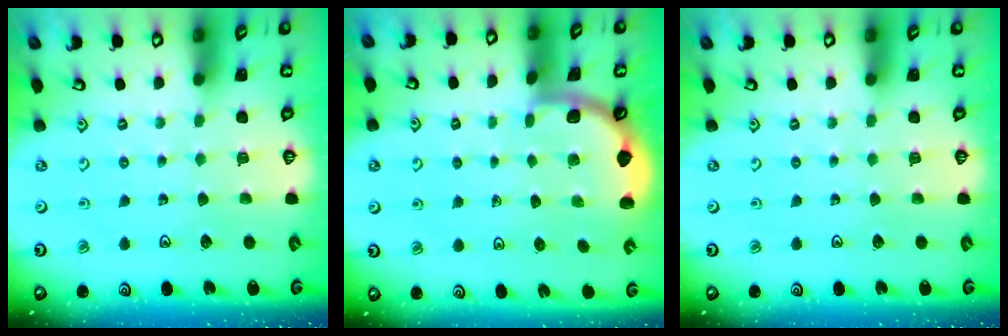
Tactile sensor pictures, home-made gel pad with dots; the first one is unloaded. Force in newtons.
{"total": 1.8, "press": 1.8, "slide": 0.1}
{"total": 0.0}